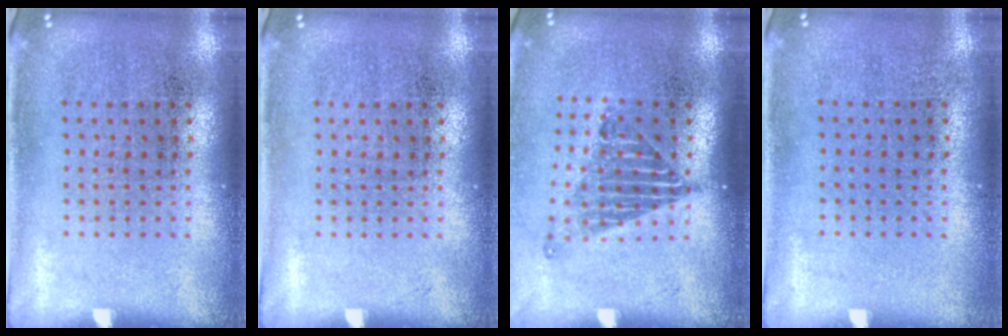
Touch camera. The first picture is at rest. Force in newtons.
{"total": 0.0}
{"total": 1.4, "press": 1.1, "slide": 0.9}
{"total": 0.0}